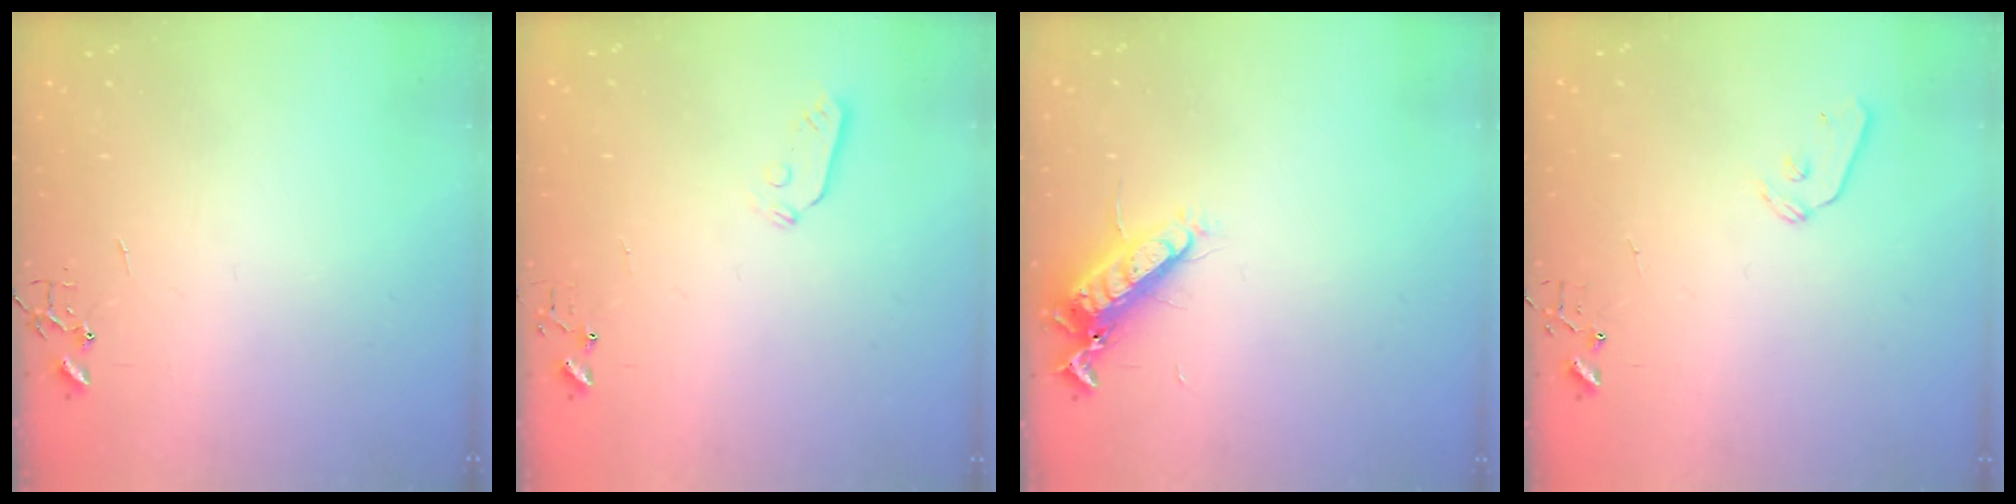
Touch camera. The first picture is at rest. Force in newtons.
{"total": 3.6, "press": 3.6, "slide": 0.6}
{"total": 13.5, "press": 13.3, "slide": 1.9}
{"total": 8.7, "press": 8.7, "slide": 0.9}